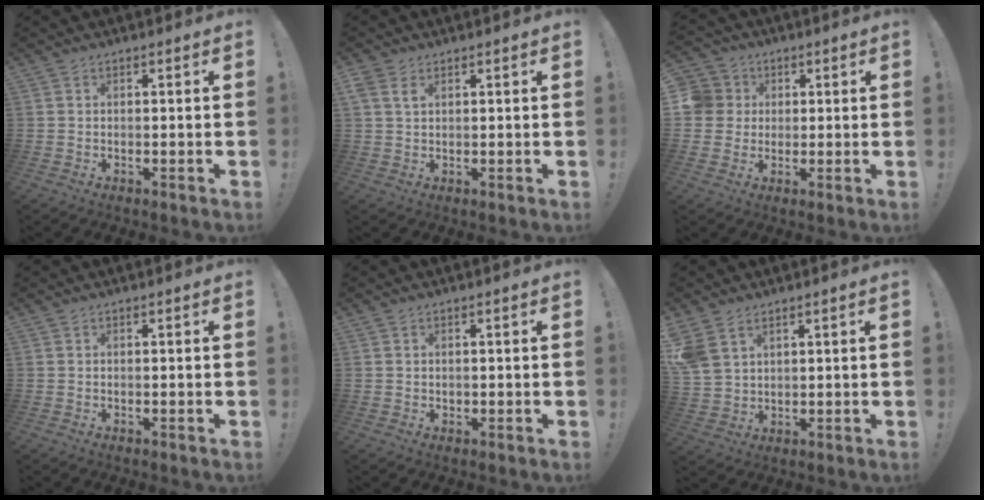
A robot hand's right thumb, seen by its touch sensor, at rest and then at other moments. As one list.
[{"total": 3.3, "force": [1.7, 1.7, 2.3], "torque": [-0.043, 0.000, 0.032]}, {"total": 7.7, "force": [1.0, 7.4, 1.7], "torque": [-0.033, 0.001, 0.020]}, {"total": 0.0}, {"total": 0.5, "force": [0.1, 0.5, 0.0], "torque": [0.002, 0.002, 0.000]}, {"total": 6.5, "force": [3.8, 4.1, 3.3], "torque": [-0.064, -0.013, 0.078]}]